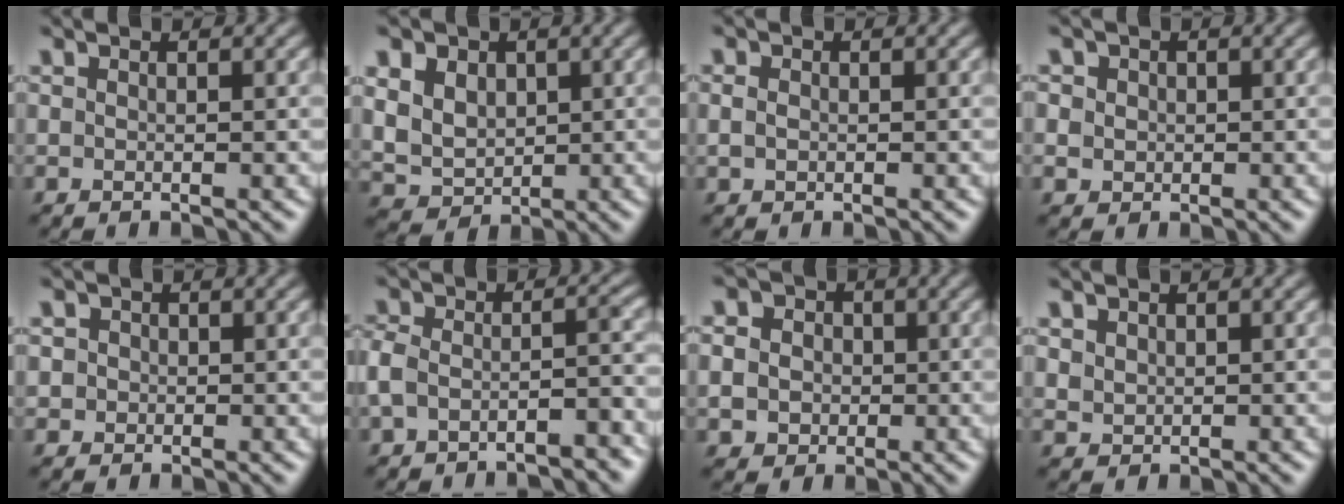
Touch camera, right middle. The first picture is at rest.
{"total": 8.4, "force": [3.6, 6.5, 4.0], "torque": [-0.092, 0.025, 0.051]}
{"total": 0.8, "force": [0.1, 0.7, 0.4], "torque": [-0.010, 0.003, 0.001]}
{"total": 3.2, "force": [1.6, 2.6, 1.1], "torque": [-0.035, 0.009, 0.019]}
{"total": 1.7, "force": [0.5, 1.6, 0.4], "torque": [-0.012, 0.001, 0.007]}
{"total": 6.2, "force": [-3.6, 2.9, 4.1], "torque": [-0.071, 0.003, -0.063]}
{"total": 7.1, "force": [2.1, 6.1, 3.0], "torque": [-0.055, 0.036, 0.008]}
{"total": 1.4, "force": [0.9, 1.0, 0.0], "torque": [-0.008, -0.003, 0.022]}